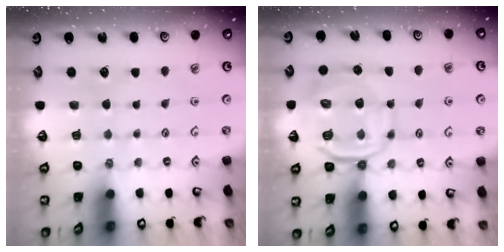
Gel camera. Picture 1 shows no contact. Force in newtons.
{"total": 10.9, "press": 10.7, "slide": 2.1}